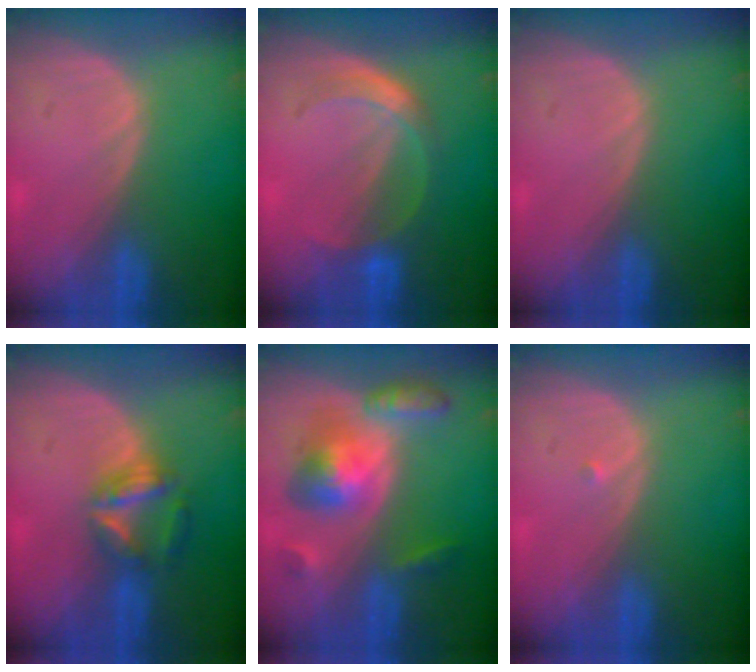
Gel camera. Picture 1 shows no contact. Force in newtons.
{"total": 4.8, "press": 4.8, "slide": 0.4}
{"total": 0.0}
{"total": 5.7, "press": 5.4, "slide": 1.9}
{"total": 8.2, "press": 8.2, "slide": 0.5}
{"total": 0.5, "press": 0.4, "slide": 0.3}